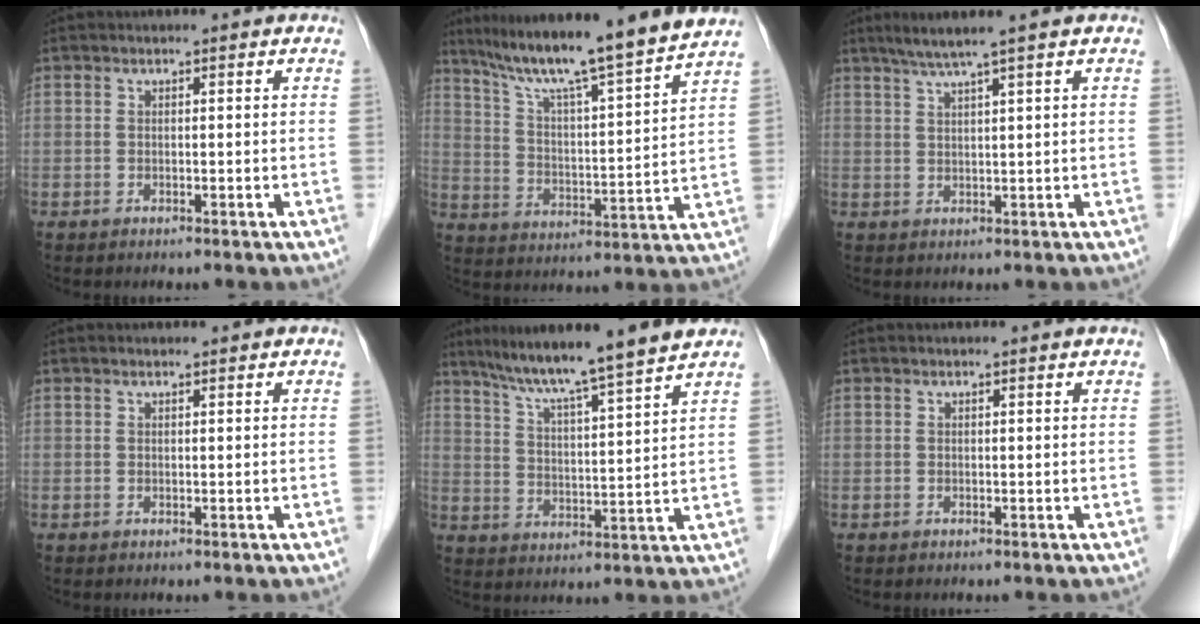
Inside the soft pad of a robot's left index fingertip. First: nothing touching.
{"total": 16.5, "force": [14.4, -1.5, 7.9], "torque": [-0.136, -0.010, 0.221]}
{"total": 4.3, "force": [3.1, -1.2, 2.8], "torque": [-0.056, 0.005, 0.062]}
{"total": 0.6, "force": [0.6, 0.1, 0.1], "torque": [-0.012, 0.005, 0.011]}
{"total": 12.6, "force": [10.8, -1.4, 6.3], "torque": [-0.106, 0.012, 0.170]}
{"total": 0.6, "force": [0.5, -0.1, 0.1], "torque": [-0.007, -0.002, 0.012]}